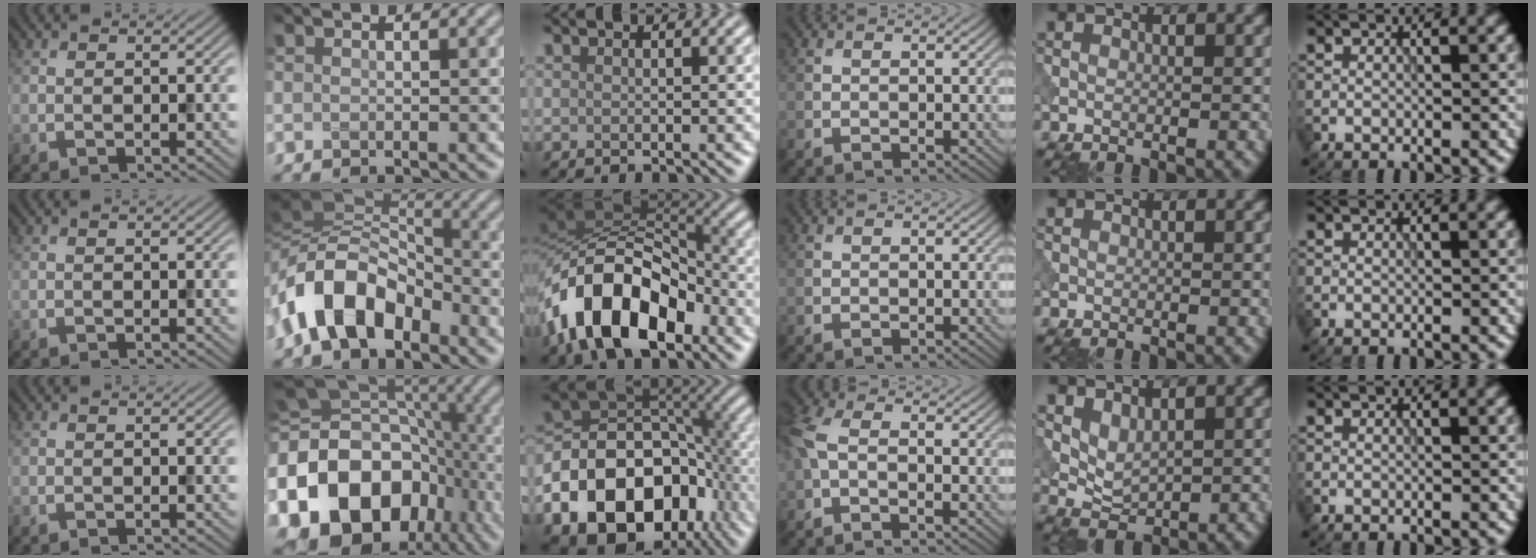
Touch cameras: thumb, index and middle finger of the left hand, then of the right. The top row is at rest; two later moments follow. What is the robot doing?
{"motion": "insert", "object": "peg toy"}